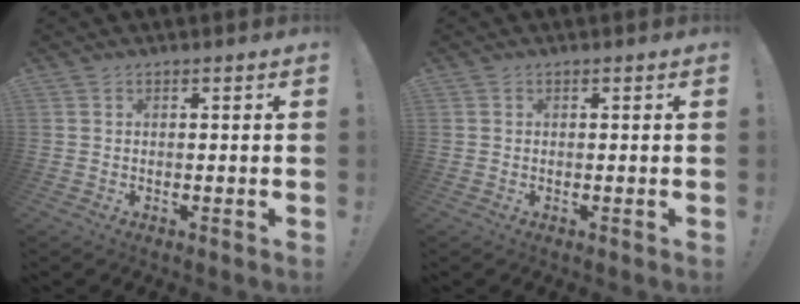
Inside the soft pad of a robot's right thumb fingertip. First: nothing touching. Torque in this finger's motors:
{"motor_torque": [0.37, 0.18, 0.01, -0.14, 0.00]}